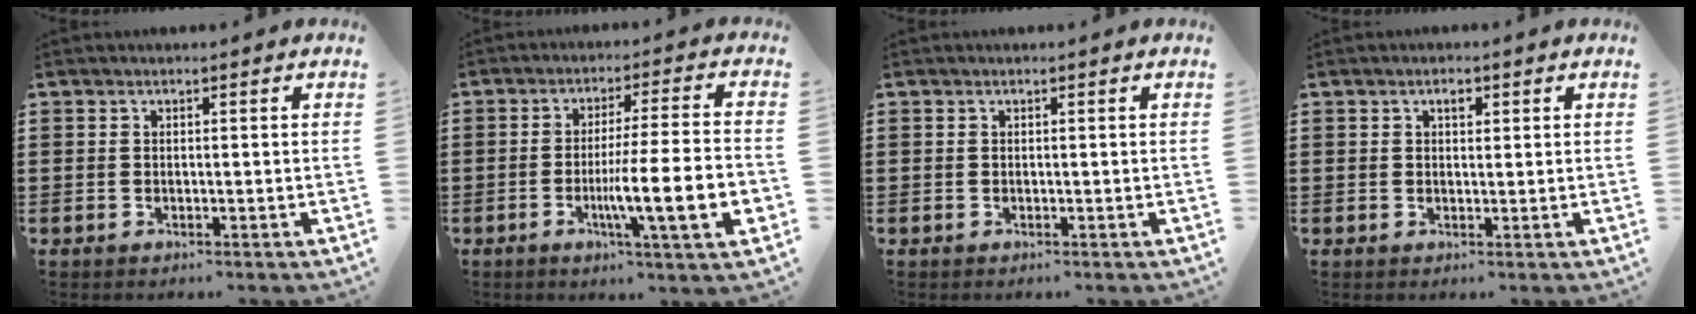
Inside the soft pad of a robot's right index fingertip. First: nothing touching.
{"total": 12.1, "force": [-3.3, 0.9, 11.6], "torque": [-0.198, -0.016, -0.061]}
{"total": 0.0}
{"total": 1.3, "force": [0.6, 0.8, 0.9], "torque": [-0.020, 0.007, 0.010]}